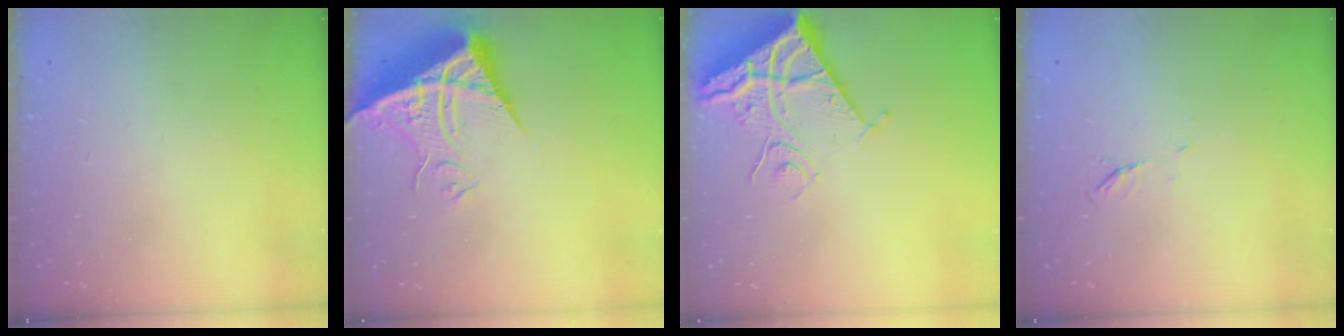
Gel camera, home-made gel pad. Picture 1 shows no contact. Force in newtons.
{"total": 11.0, "press": 10.9, "slide": 1.2}
{"total": 11.3, "press": 11.3, "slide": 1.4}
{"total": 4.0, "press": 4.0, "slide": 0.6}